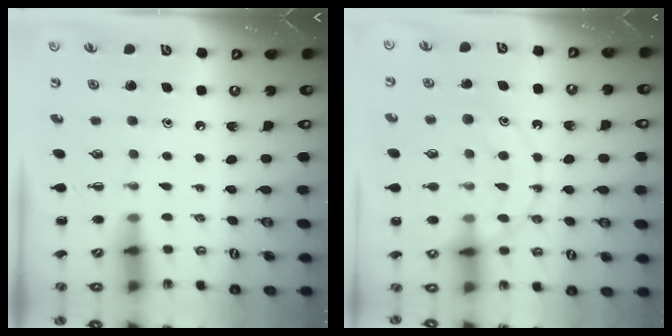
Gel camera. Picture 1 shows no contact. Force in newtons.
{"total": 13.6, "press": 13.6, "slide": 1.1}